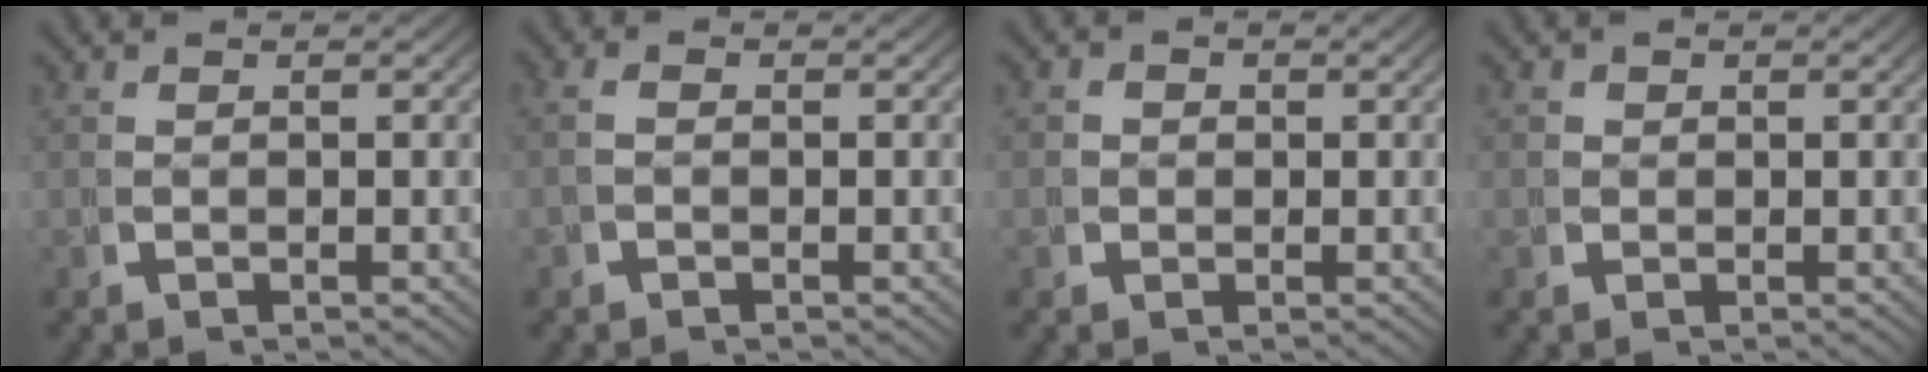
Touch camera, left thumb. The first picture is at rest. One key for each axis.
{"total": 0.7, "fx": -0.4, "fy": 0.4, "fz": 0.3, "tx": -0.005, "ty": 0.004, "tz": -0.013}
{"total": 1.5, "fx": -0.1, "fy": 1.4, "fz": 0.1, "tx": 0.003, "ty": -0.001, "tz": -0.008}
{"total": 1.1, "fx": 0.1, "fy": 1.1, "fz": 0.0, "tx": 0.002, "ty": -0.006, "tz": 0.000}